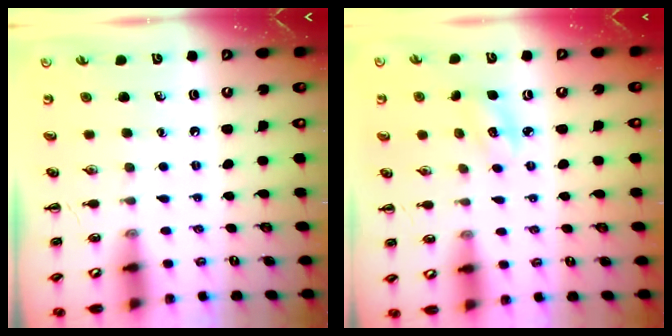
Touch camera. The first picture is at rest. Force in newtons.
{"total": 3.7, "press": 3.6, "slide": 1.0}